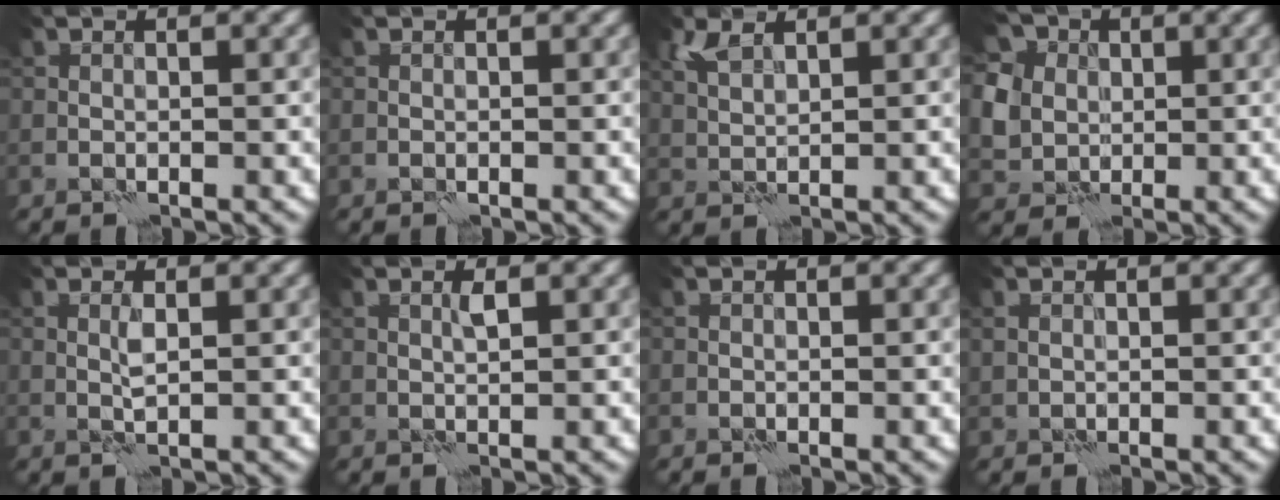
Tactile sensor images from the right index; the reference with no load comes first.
{"total": 0.0}
{"total": 2.1, "force": [1.7, 0.6, 1.1], "torque": [-0.032, 0.003, 0.035]}
{"total": 7.3, "force": [2.0, 6.2, 3.3], "torque": [-0.079, 0.023, 0.016]}
{"total": 0.9, "force": [0.5, -0.1, 0.8], "torque": [-0.019, -0.001, 0.010]}
{"total": 0.8, "force": [0.7, -0.2, 0.4], "torque": [-0.011, 0.000, 0.012]}
{"total": 0.0}
{"total": 0.5, "force": [0.4, 0.3, 0.0], "torque": [0.003, -0.004, 0.011]}